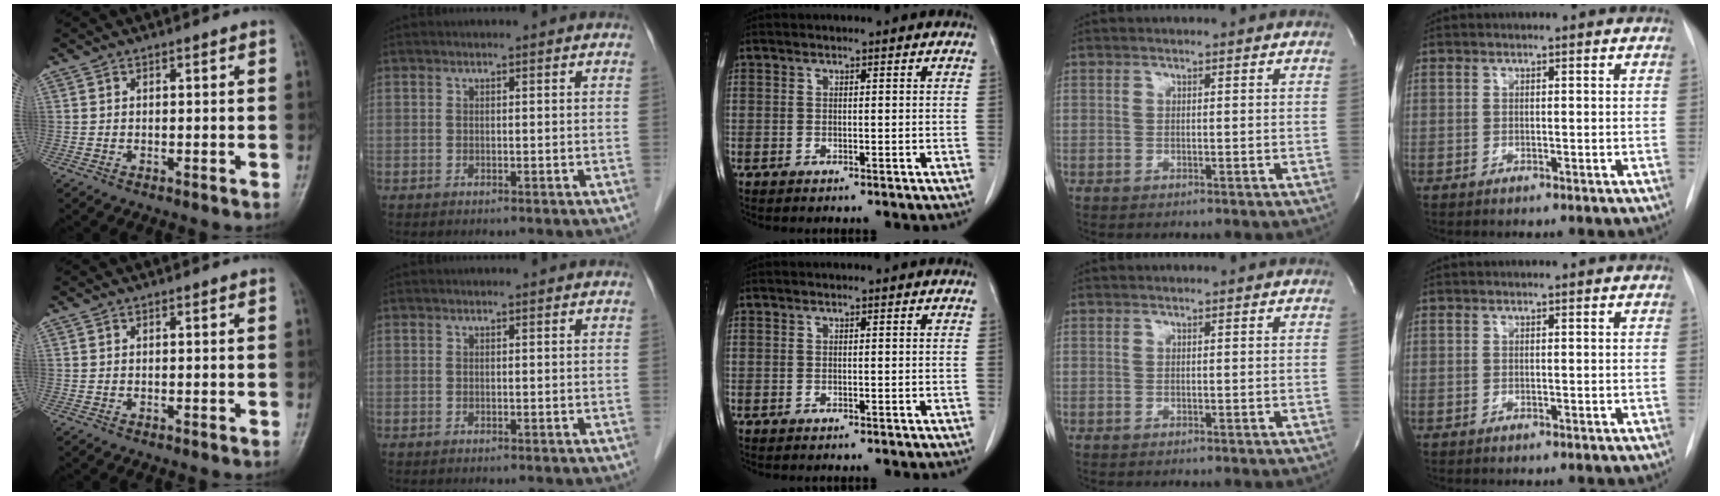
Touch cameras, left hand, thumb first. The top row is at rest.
{}